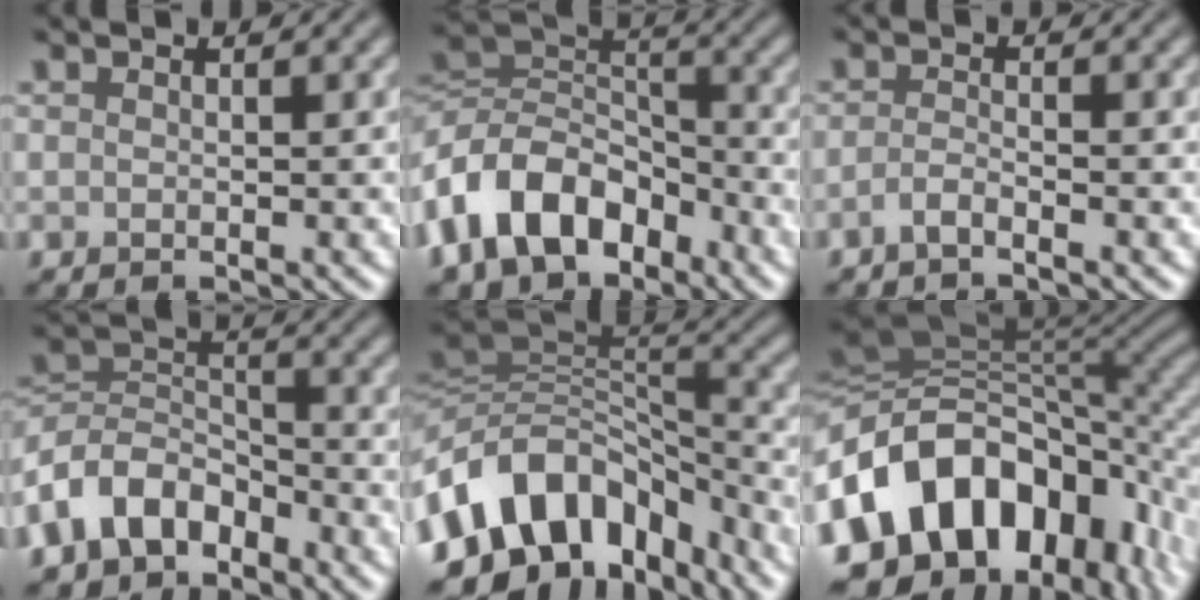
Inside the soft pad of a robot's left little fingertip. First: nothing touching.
{"total": 10.4, "force": [-5.3, 6.8, 5.8], "torque": [-0.108, 0.005, -0.117]}
{"total": 1.3, "force": [-0.9, 0.2, 0.9], "torque": [-0.021, 0.002, -0.024]}
{"total": 6.9, "force": [-4.2, 4.3, 3.3], "torque": [-0.060, 0.005, -0.099]}
{"total": 11.4, "force": [-5.2, 7.8, 6.5], "torque": [-0.118, 0.016, -0.095]}
{"total": 17.8, "force": [-3.8, 12.4, 12.1], "torque": [-0.224, -0.008, -0.055]}